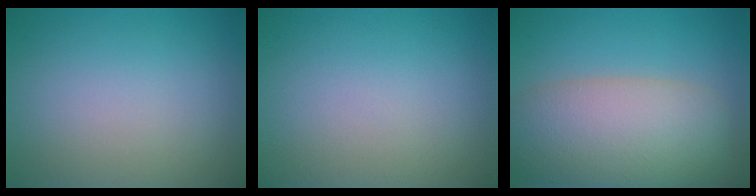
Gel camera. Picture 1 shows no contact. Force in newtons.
{"total": 0.0}
{"total": 9.3, "press": 9.3, "slide": 0.5}